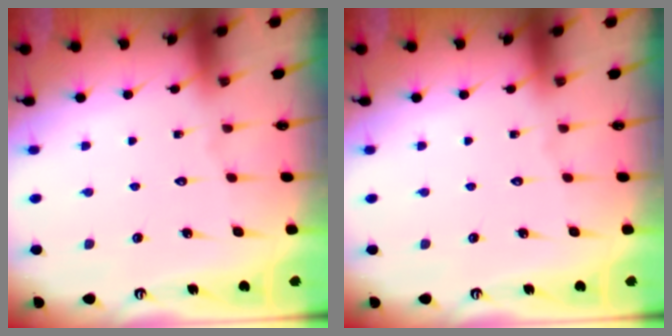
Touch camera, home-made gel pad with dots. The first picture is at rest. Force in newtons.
{"total": 0.0}